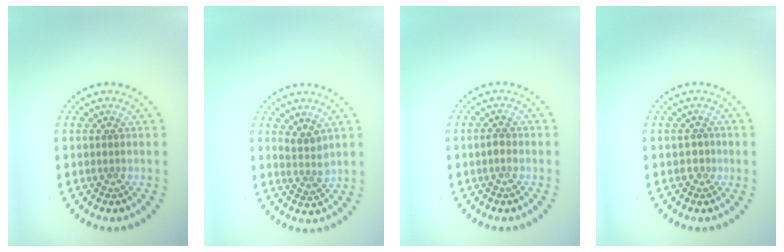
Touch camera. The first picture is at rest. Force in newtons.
{"total": 1.9, "press": 1.6, "slide": 1.0}
{"total": 1.0, "press": 1.0, "slide": 0.2}
{"total": 1.0, "press": 0.8, "slide": 0.6}